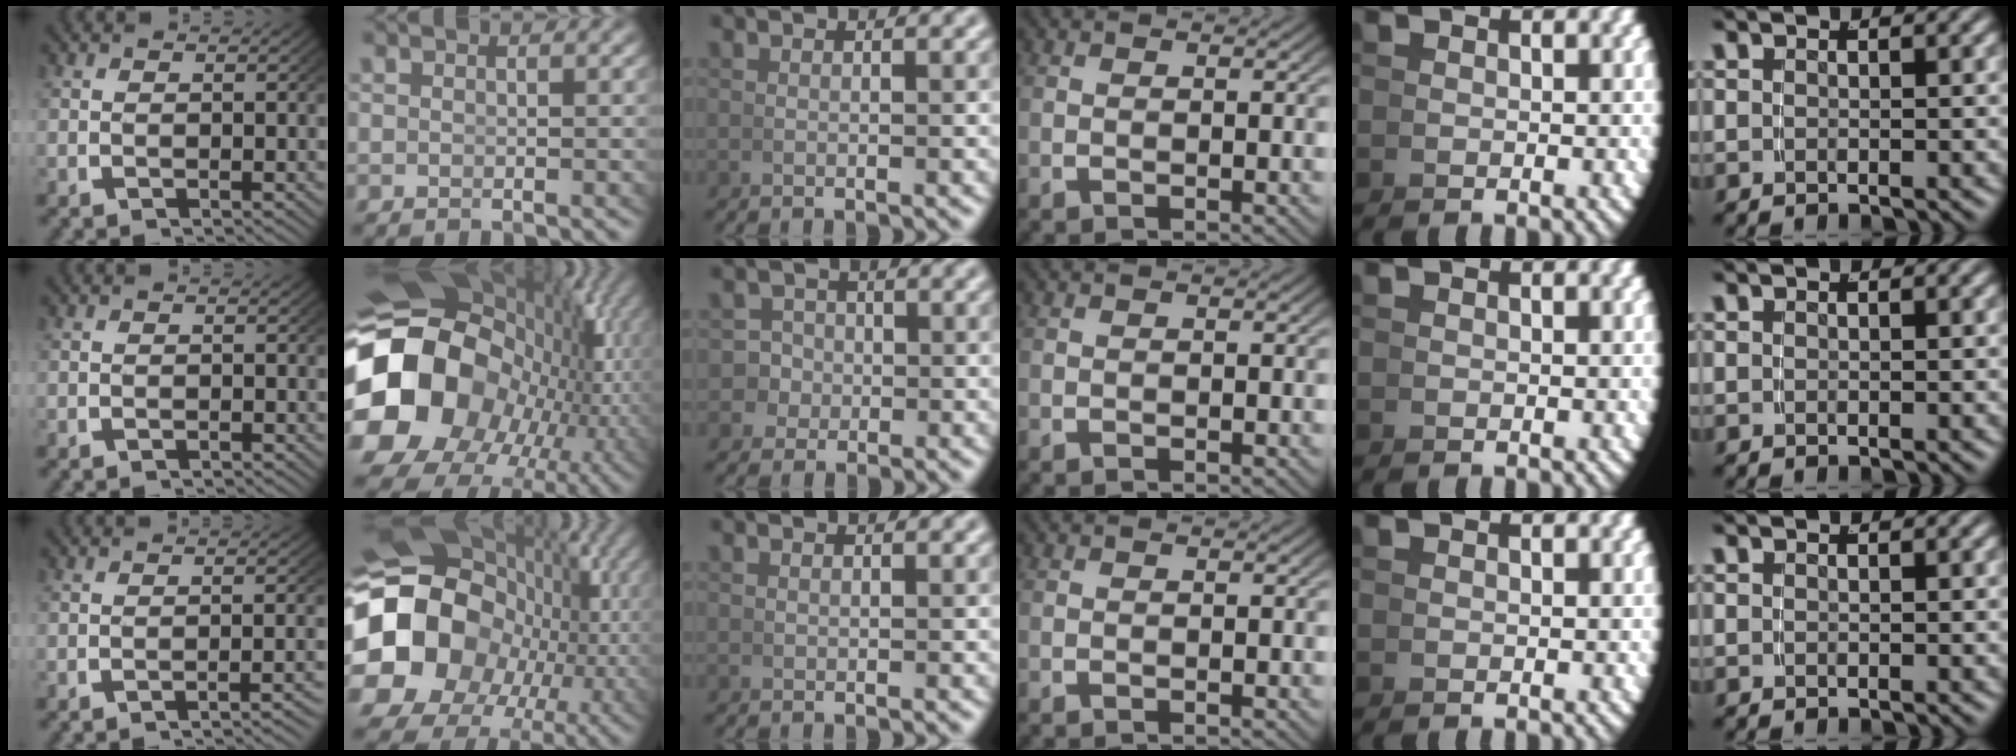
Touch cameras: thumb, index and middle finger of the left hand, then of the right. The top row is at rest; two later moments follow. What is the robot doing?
{"motion": "lift_and_place", "object": "bowl"}